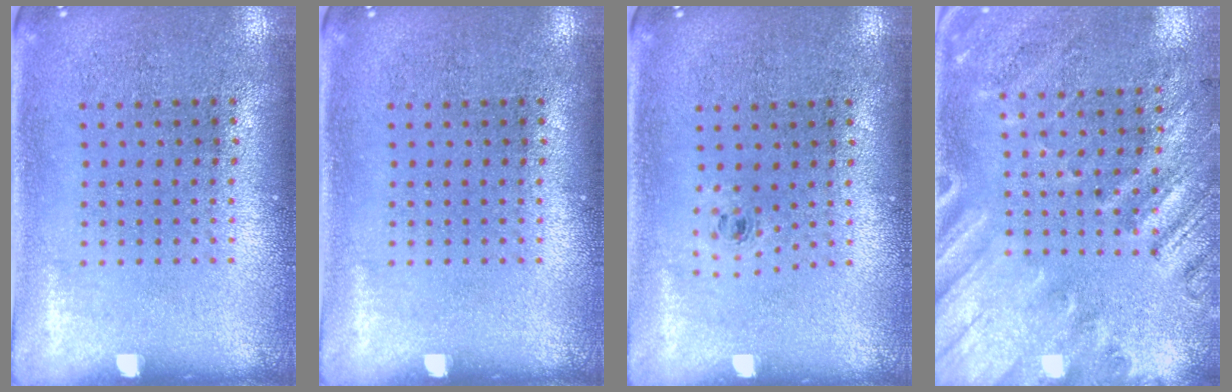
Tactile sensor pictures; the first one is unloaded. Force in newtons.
{"total": 0.0}
{"total": 0.6, "press": 0.3, "slide": 0.5}
{"total": 2.4, "press": 1.9, "slide": 1.6}